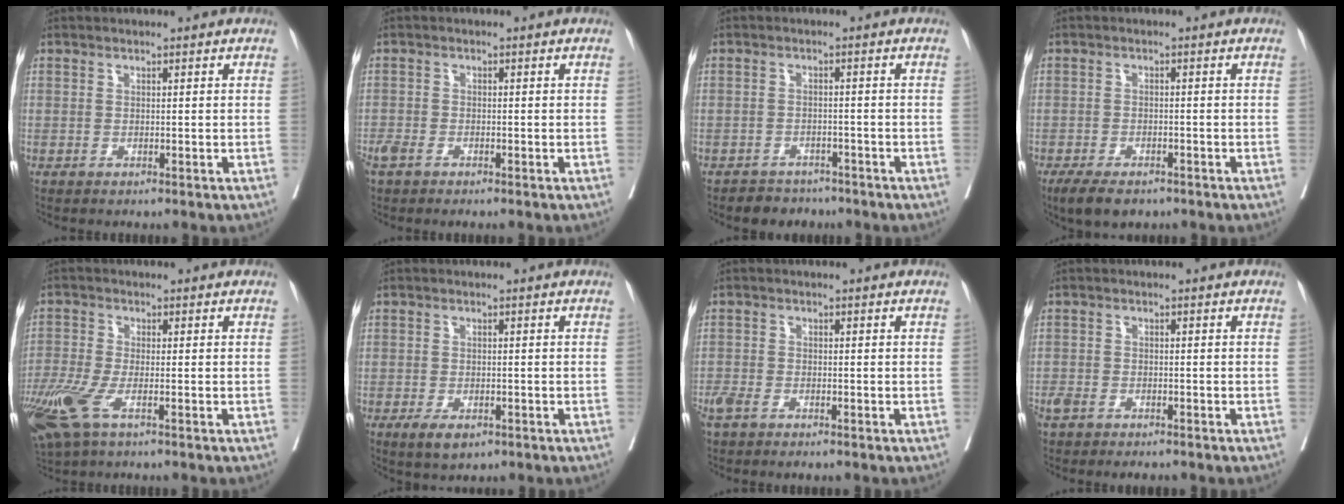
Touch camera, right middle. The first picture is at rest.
{"total": 3.2, "force": [-2.3, 1.4, 1.8], "torque": [-0.042, -0.008, -0.042]}
{"total": 4.4, "force": [-3.8, 2.2, 0.1], "torque": [-0.002, 0.005, -0.054]}
{"total": 6.4, "force": [-4.7, 2.5, 3.5], "torque": [-0.052, -0.008, -0.071]}
{"total": 9.0, "force": [-4.7, 2.8, 7.1], "torque": [-0.169, -0.026, -0.091]}
{"total": 3.9, "force": [-2.2, 1.7, 2.7], "torque": [-0.045, -0.005, -0.032]}
{"total": 4.2, "force": [-2.9, 1.8, 2.5], "torque": [-0.052, -0.009, -0.051]}
{"total": 6.0, "force": [-4.6, 2.6, 2.9], "torque": [-0.055, -0.006, -0.069]}